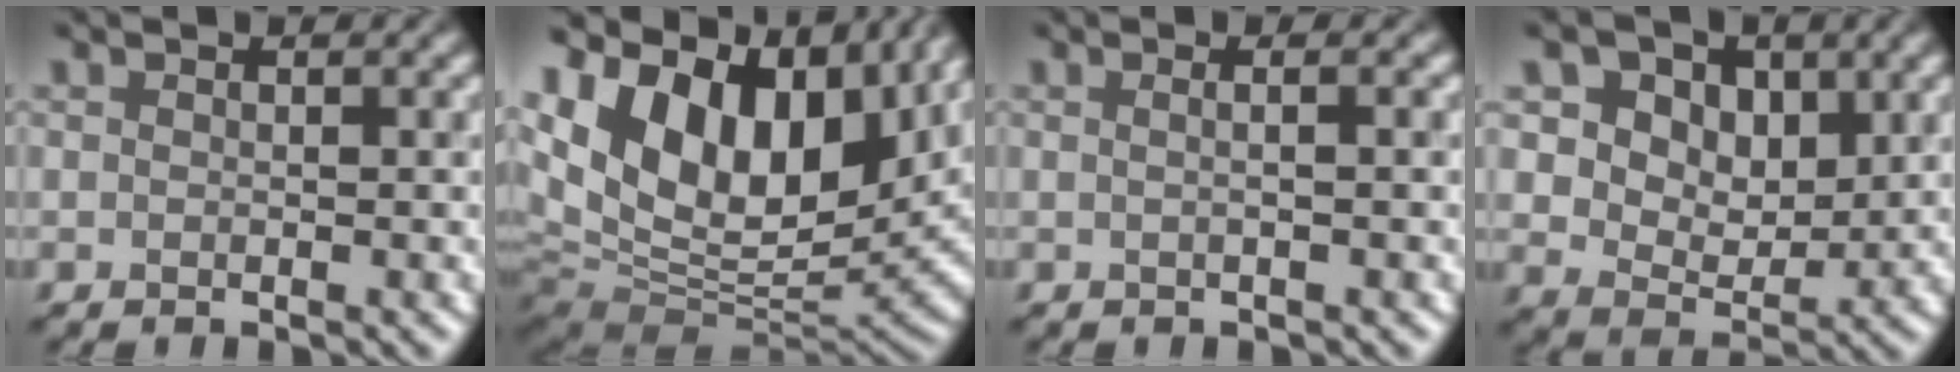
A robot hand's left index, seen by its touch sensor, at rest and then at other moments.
{"total": 16.9, "force": [6.4, 10.1, 11.9], "torque": [-0.227, 0.017, 0.117]}
{"total": 2.6, "force": [0.7, 1.4, 2.2], "torque": [-0.008, 0.010, -0.020]}
{"total": 7.6, "force": [3.5, 5.0, 4.4], "torque": [-0.085, -0.008, 0.056]}